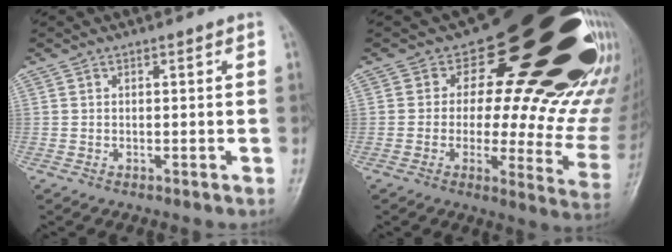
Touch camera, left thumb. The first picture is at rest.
{"total": 31.8, "force": [16.9, 14.2, 22.9], "torque": [-0.195, -0.072, 0.223]}